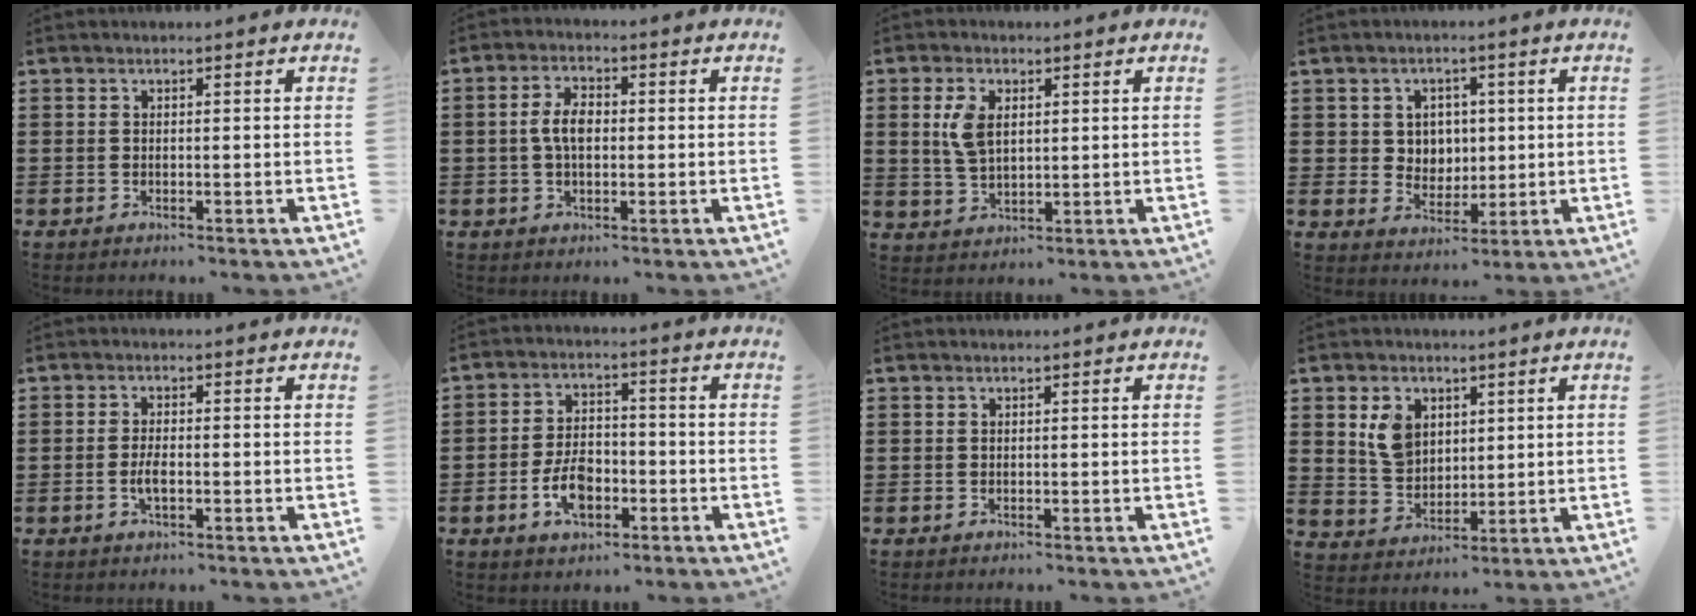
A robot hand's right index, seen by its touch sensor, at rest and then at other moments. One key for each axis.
{"total": 4.7, "fx": 0.0, "fy": 2.5, "fz": 4.0, "tx": -0.086, "ty": 0.007, "tz": -0.004}
{"total": 5.2, "fx": 1.3, "fy": 3.0, "fz": 4.1, "tx": -0.098, "ty": 0.008, "tz": 0.020}
{"total": 4.3, "fx": 1.3, "fy": 4.0, "fz": 1.0, "tx": -0.031, "ty": 0.010, "tz": 0.019}
{"total": 2.9, "fx": -0.7, "fy": 1.0, "fz": 2.6, "tx": -0.055, "ty": -0.002, "tz": -0.015}
{"total": 6.8, "fx": -2.6, "fy": 3.9, "fz": 5.0, "tx": -0.111, "ty": 0.005, "tz": -0.052}
{"total": 0.0}
{"total": 6.2, "fx": 2.3, "fy": 4.8, "fz": 3.1, "tx": -0.079, "ty": 0.015, "tz": 0.044}